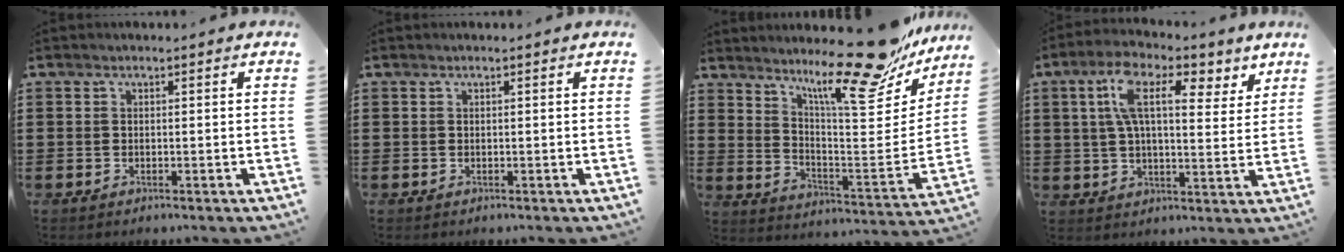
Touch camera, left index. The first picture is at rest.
{"total": 0.0}
{"total": 15.8, "force": [13.1, 2.3, 8.5], "torque": [-0.138, -0.091, 0.215]}
{"total": 10.5, "force": [5.4, 3.9, 8.1], "torque": [-0.159, 0.003, 0.091]}